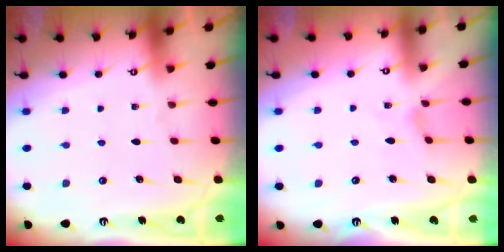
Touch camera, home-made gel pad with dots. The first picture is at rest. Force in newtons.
{"total": 0.0}